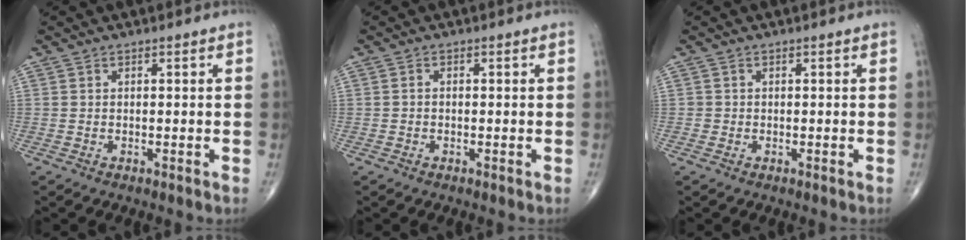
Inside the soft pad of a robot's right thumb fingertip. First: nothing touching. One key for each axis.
{"total": 0.7, "fx": -0.2, "fy": 0.5, "fz": 0.4, "tx": -0.006, "ty": 0.001, "tz": -0.007}
{"total": 0.7, "fx": -0.2, "fy": 0.6, "fz": 0.0, "tx": 0.003, "ty": 0.005, "tz": -0.004}